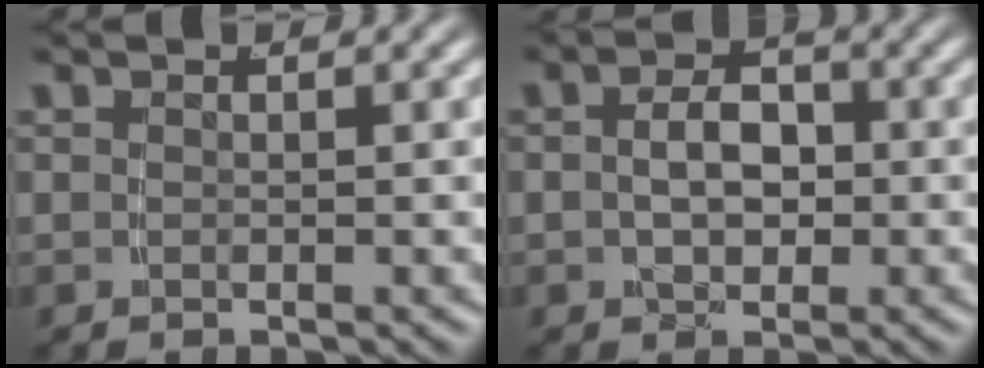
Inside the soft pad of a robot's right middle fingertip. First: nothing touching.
{"total": 3.1, "force": [-0.6, 1.7, 2.5], "torque": [-0.039, -0.005, -0.005]}